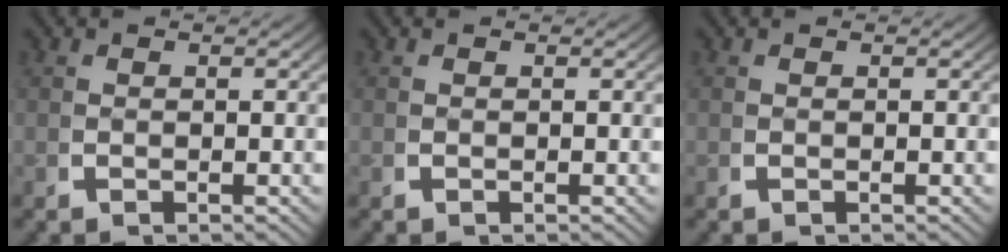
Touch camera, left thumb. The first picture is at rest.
{"total": 0.0}
{"total": 0.0}